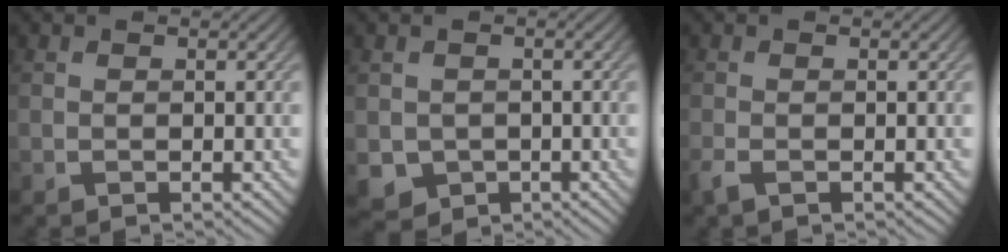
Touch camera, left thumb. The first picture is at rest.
{"total": 3.3, "force": [-0.7, 3.1, 0.9], "torque": [-0.036, -0.021, -0.014]}
{"total": 1.5, "force": [-0.9, 0.4, 1.1], "torque": [-0.030, -0.005, -0.021]}